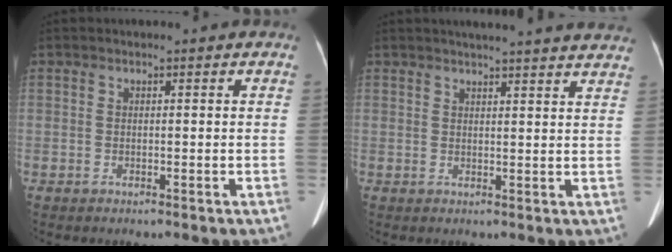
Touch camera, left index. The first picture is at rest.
{"total": 17.7, "force": [16.3, 1.2, 6.8], "torque": [-0.087, 0.005, 0.189]}